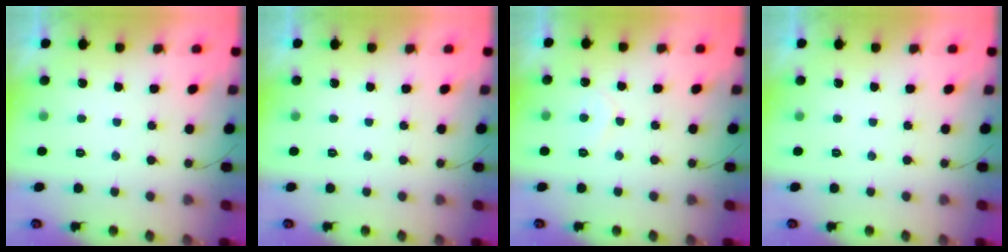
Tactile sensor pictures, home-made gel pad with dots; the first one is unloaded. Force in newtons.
{"total": 0.0}
{"total": 5.5, "press": 5.5, "slide": 0.4}
{"total": 0.0}